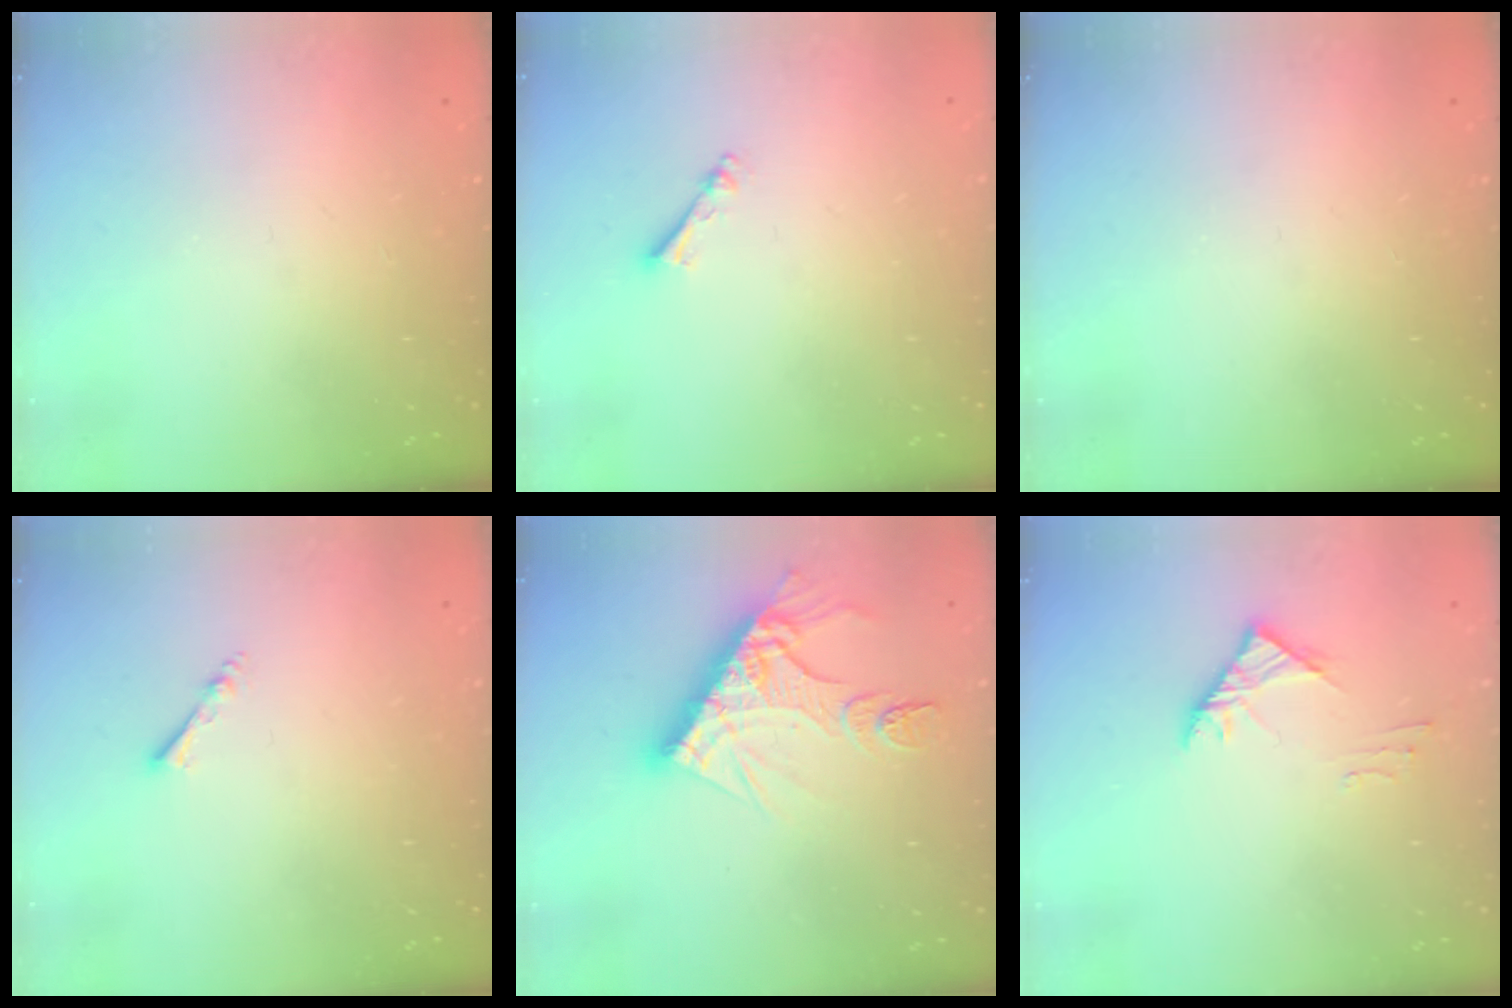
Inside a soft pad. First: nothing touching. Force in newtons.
{"total": 2.5, "press": 2.5, "slide": 0.4}
{"total": 0.0}
{"total": 2.2, "press": 2.1, "slide": 0.4}
{"total": 13.5, "press": 13.4, "slide": 1.2}
{"total": 3.3, "press": 3.2, "slide": 0.8}